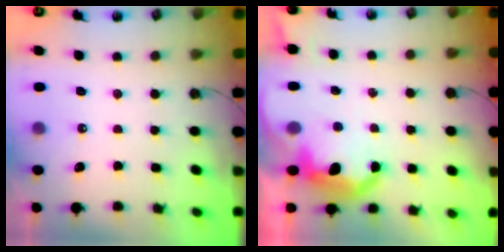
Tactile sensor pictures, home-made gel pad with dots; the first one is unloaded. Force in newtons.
{"total": 10.7, "press": 10.7, "slide": 0.8}